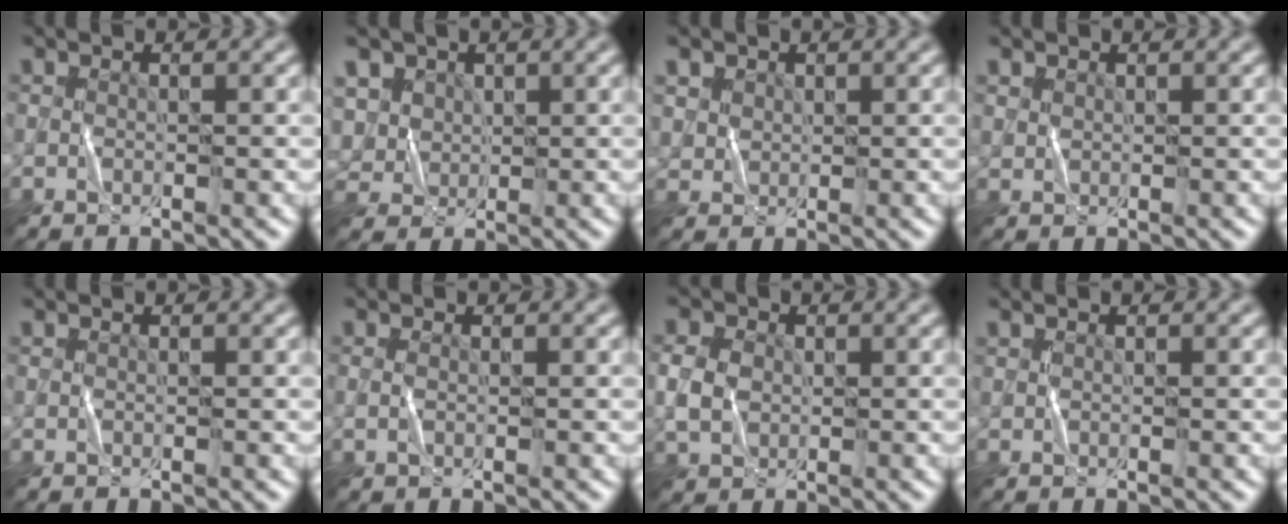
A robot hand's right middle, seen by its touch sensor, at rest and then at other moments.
{"total": 5.4, "force": [2.2, 4.3, 2.3], "torque": [-0.066, 0.011, 0.041]}
{"total": 2.5, "force": [1.3, 2.0, 0.8], "torque": [-0.031, -0.002, 0.041]}
{"total": 1.0, "force": [0.6, 0.7, 0.1], "torque": [-0.002, -0.002, 0.017]}
{"total": 0.0}
{"total": 0.7, "force": [0.0, 0.3, 0.6], "torque": [-0.017, 0.000, 0.000]}
{"total": 3.2, "force": [0.1, 2.6, 1.9], "torque": [-0.049, 0.004, -0.003]}
{"total": 0.0}